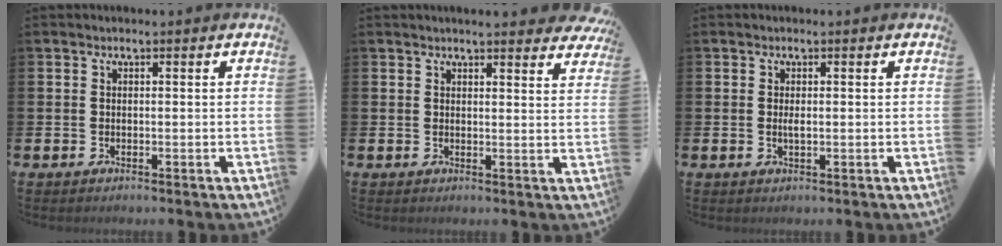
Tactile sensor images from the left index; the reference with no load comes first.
{"total": 3.1, "force": [3.1, 0.0, 0.3], "torque": [-0.005, -0.016, 0.055]}
{"total": 1.0, "force": [0.1, 0.3, 0.9], "torque": [-0.017, 0.000, 0.001]}